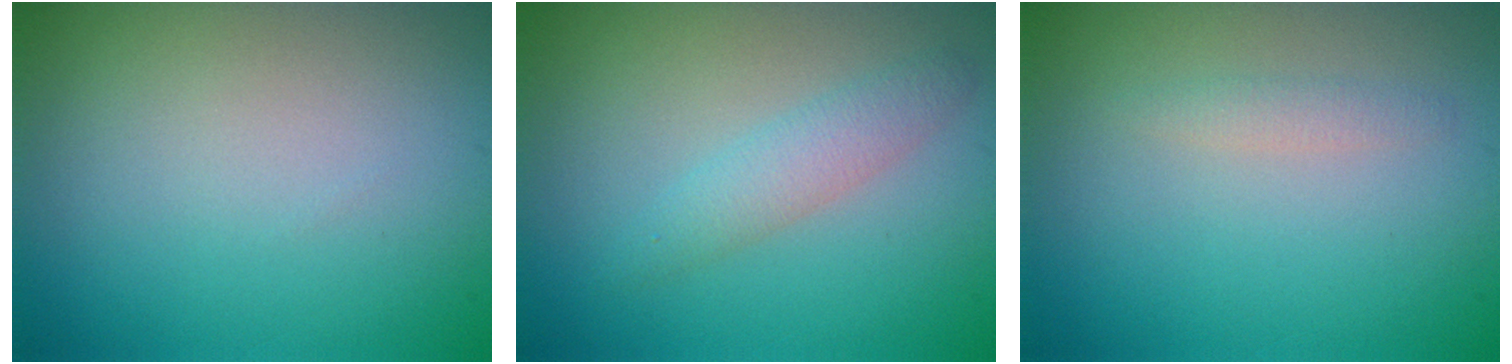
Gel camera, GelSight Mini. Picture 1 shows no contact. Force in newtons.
{"total": 2.1, "press": 2.1, "slide": 0.2}
{"total": 0.9, "press": 0.9, "slide": 0.1}